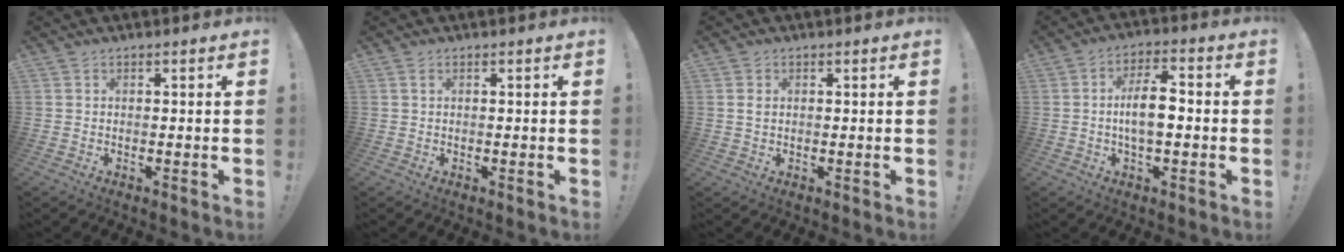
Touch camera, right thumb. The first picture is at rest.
{"total": 0.7, "force": [0.3, 0.4, 0.5], "torque": [-0.015, 0.004, 0.006]}
{"total": 1.4, "force": [0.3, 1.1, 0.9], "torque": [-0.018, 0.005, 0.005]}
{"total": 9.1, "force": [-0.9, 3.7, 8.3], "torque": [-0.147, 0.004, -0.023]}